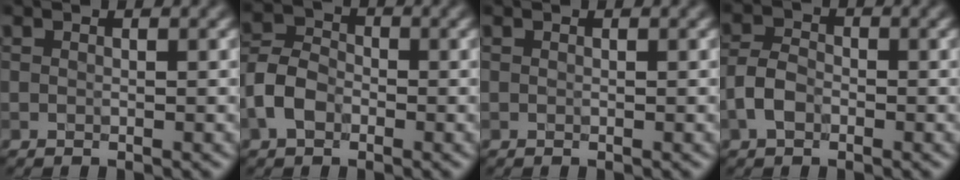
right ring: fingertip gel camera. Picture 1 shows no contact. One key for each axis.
{"total": 3.7, "fx": -1.6, "fy": 2.6, "fz": 2.1, "tx": -0.045, "ty": 0.007, "tz": -0.041}
{"total": 0.0}
{"total": 2.8, "fx": -1.3, "fy": 1.8, "fz": 1.7, "tx": -0.032, "ty": 0.005, "tz": -0.033}